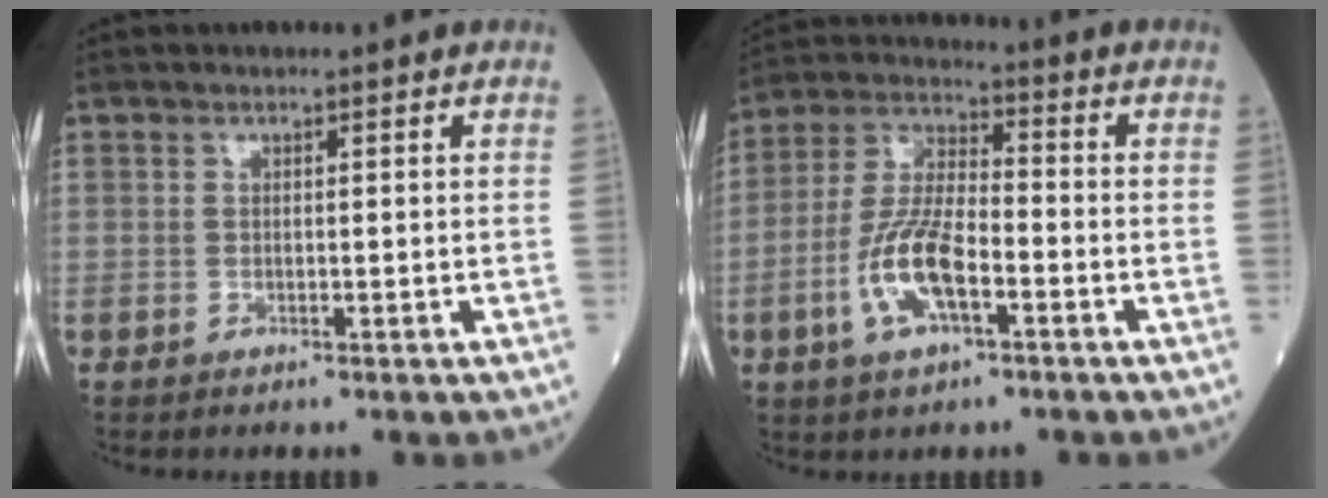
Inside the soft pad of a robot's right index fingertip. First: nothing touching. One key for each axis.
{"total": 10.5, "fx": -3.7, "fy": 3.4, "fz": 9.2, "tx": -0.198, "ty": 0.003, "tz": -0.073}